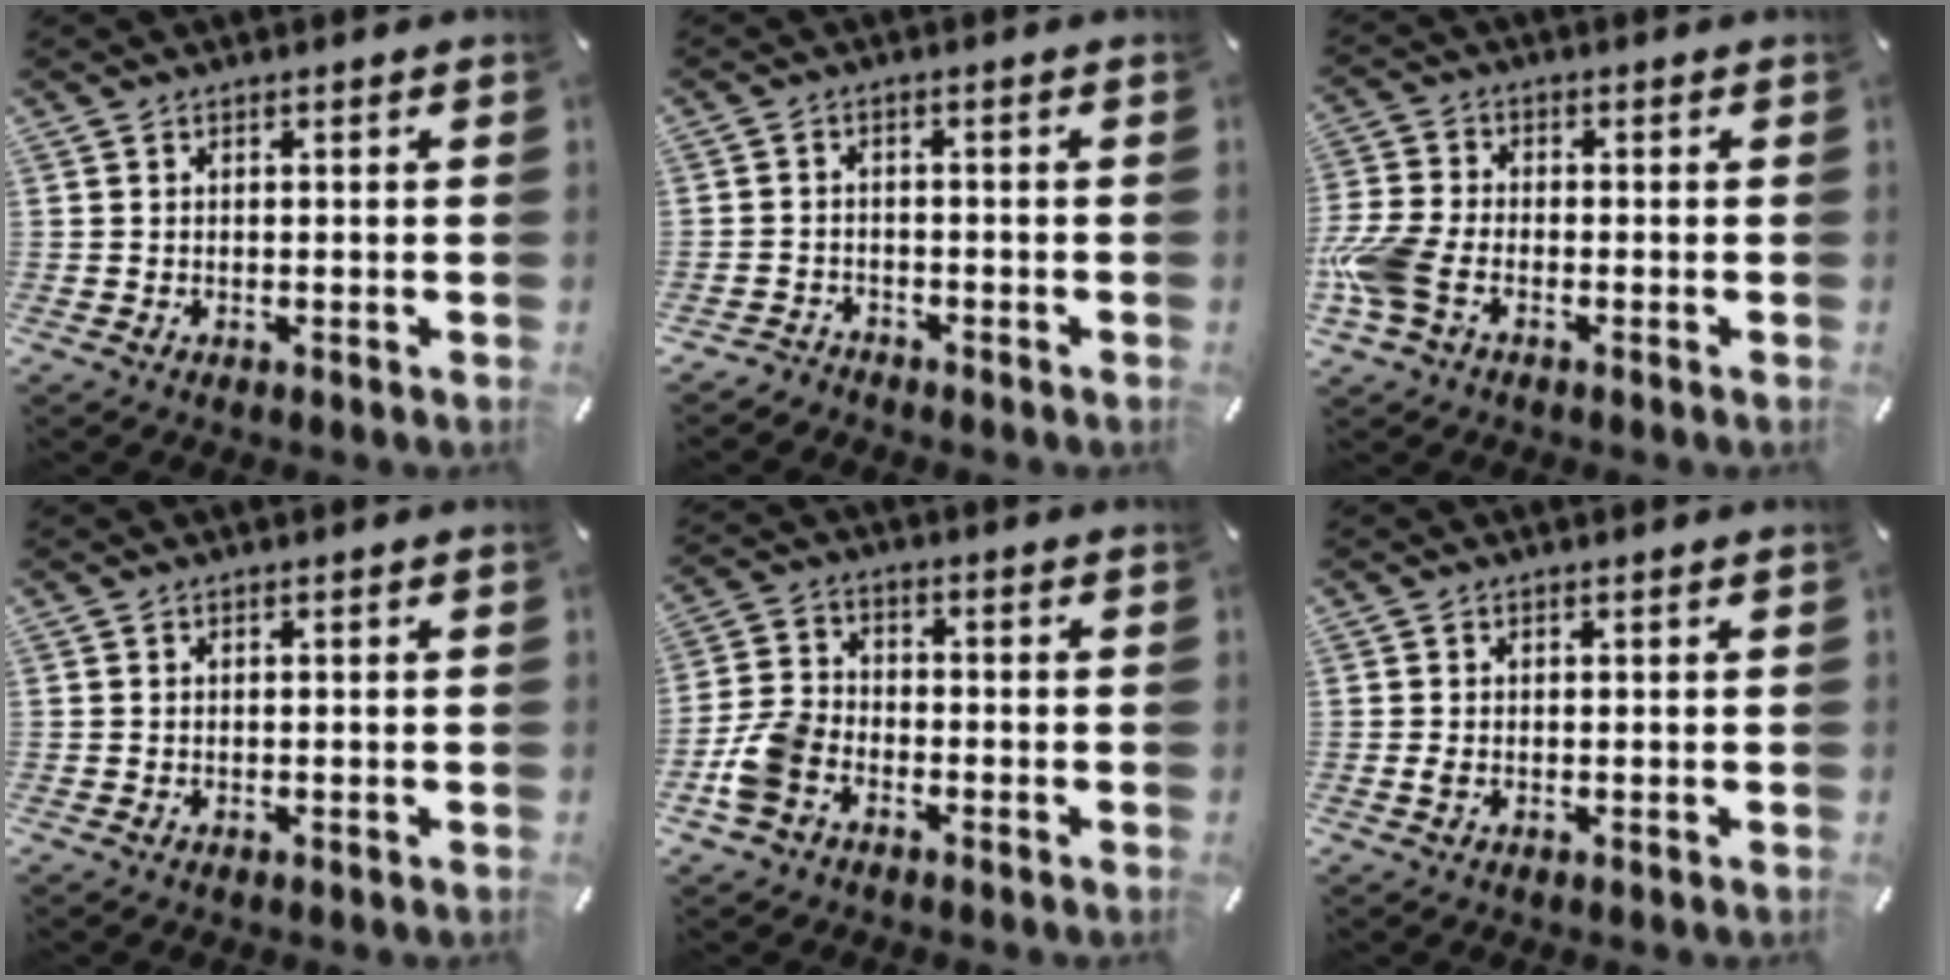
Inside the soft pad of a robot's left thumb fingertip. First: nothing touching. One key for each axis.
{"total": 2.6, "fx": -2.3, "fy": 1.1, "fz": 0.3, "tx": -0.014, "ty": 0.011, "tz": -0.050}
{"total": 8.3, "fx": -3.1, "fy": 5.3, "fz": 5.7, "tx": -0.138, "ty": 0.006, "tz": -0.061}
{"total": 0.0}
{"total": 7.9, "fx": -3.8, "fy": 5.4, "fz": 4.3, "tx": -0.105, "ty": 0.018, "tz": -0.075}
{"total": 0.8, "fx": 0.0, "fy": 0.5, "fz": 0.7, "tx": -0.013, "ty": 0.001, "tz": -0.001}